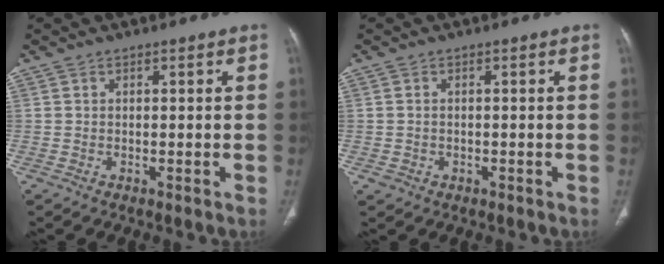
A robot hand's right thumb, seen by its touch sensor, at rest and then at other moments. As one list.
[{"total": 1.2, "force": [-0.3, 1.0, 0.4], "torque": [-0.011, 0.006, 0.001]}]